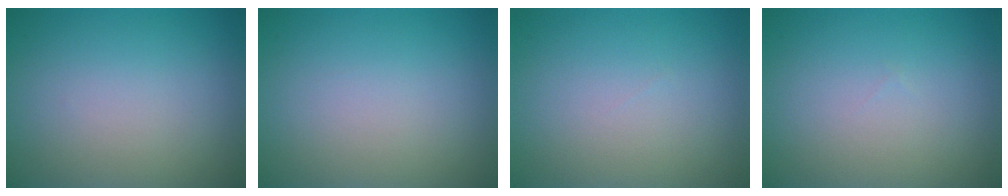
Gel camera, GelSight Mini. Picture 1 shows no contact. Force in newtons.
{"total": 0.0}
{"total": 0.0}
{"total": 0.0}